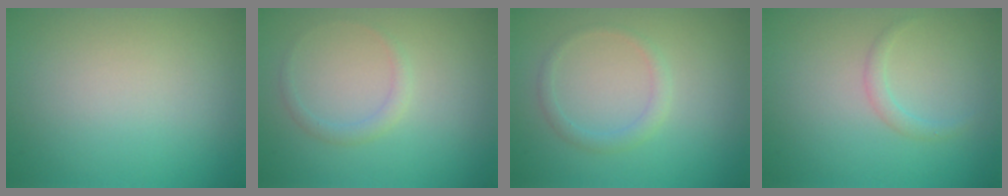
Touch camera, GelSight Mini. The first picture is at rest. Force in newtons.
{"total": 1.1, "press": 1.1, "slide": 0.1}
{"total": 1.4, "press": 1.4, "slide": 0.1}
{"total": 1.1, "press": 1.1, "slide": 0.1}